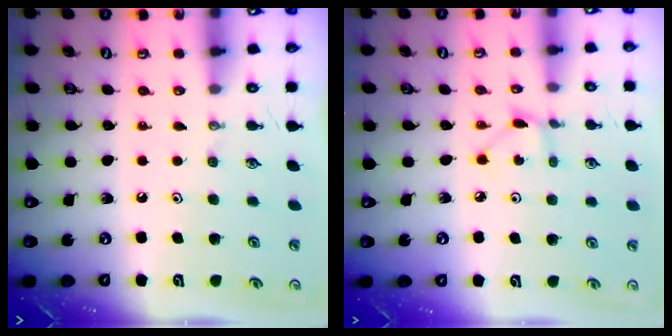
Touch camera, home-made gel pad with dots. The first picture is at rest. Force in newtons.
{"total": 1.8, "press": 1.8, "slide": 0.3}